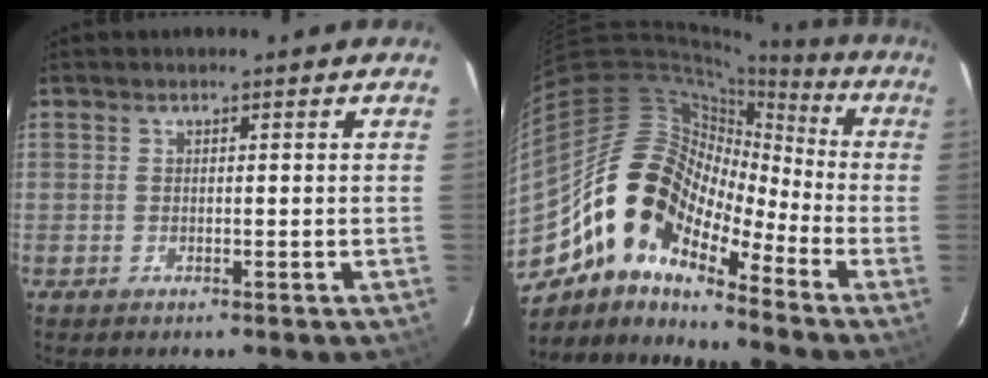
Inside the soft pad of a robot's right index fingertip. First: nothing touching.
{"total": 15.2, "force": [-8.9, 8.1, 9.2], "torque": [-0.156, 0.011, -0.187]}